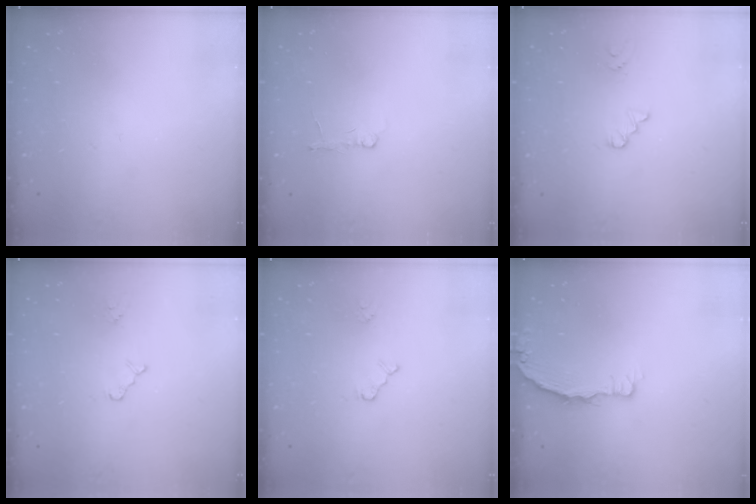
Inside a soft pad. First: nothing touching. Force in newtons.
{"total": 2.7, "press": 2.7, "slide": 0.4}
{"total": 1.1, "press": 1.1, "slide": 0.2}
{"total": 2.8, "press": 2.8, "slide": 0.4}
{"total": 2.6, "press": 2.6, "slide": 0.4}
{"total": 3.2, "press": 3.2, "slide": 0.3}